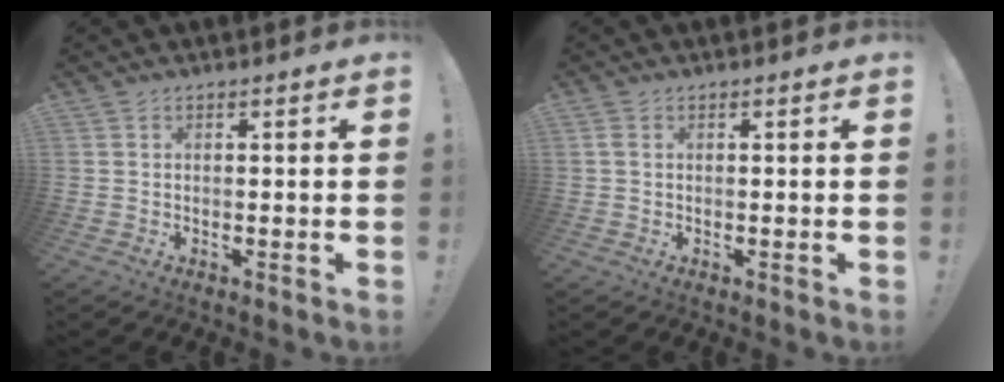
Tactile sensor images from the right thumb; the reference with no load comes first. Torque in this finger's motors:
{"motor_torque": [-0.05, -0.24, 0.33, -0.11, 0.08]}